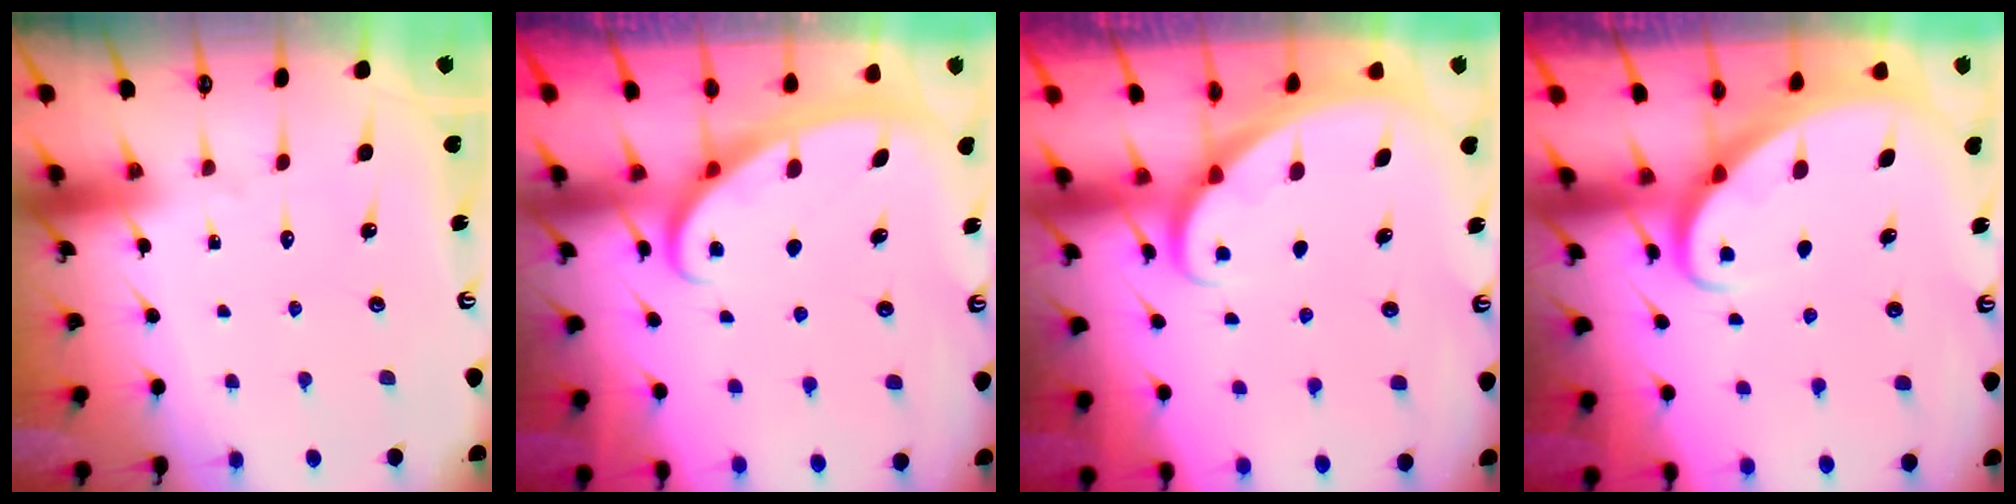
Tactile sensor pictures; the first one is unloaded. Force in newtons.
{"total": 2.5, "press": 2.5, "slide": 0.4}
{"total": 1.9, "press": 1.9, "slide": 0.1}
{"total": 2.8, "press": 2.8, "slide": 0.3}